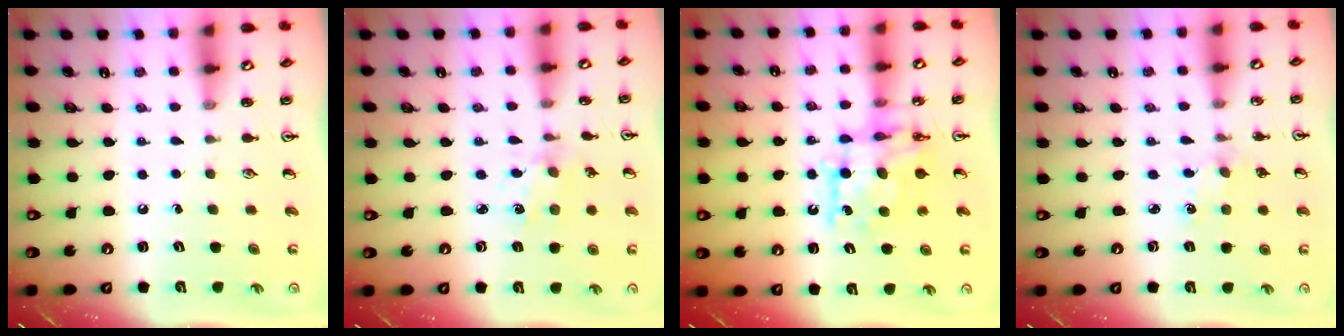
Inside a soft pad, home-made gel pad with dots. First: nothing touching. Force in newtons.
{"total": 1.7, "press": 1.6, "slide": 0.3}
{"total": 9.9, "press": 9.9, "slide": 0.6}
{"total": 2.0, "press": 2.0, "slide": 0.3}